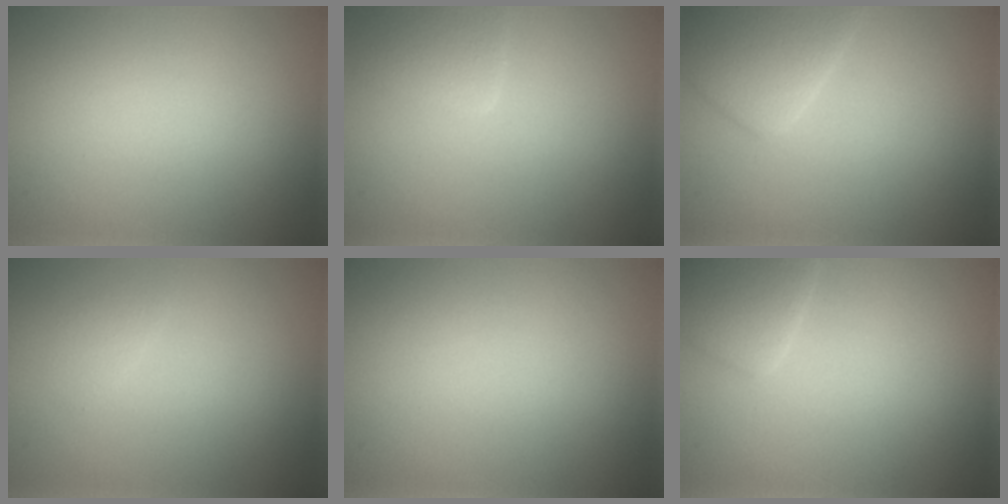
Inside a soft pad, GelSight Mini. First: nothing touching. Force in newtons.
{"total": 2.1, "press": 2.1, "slide": 0.1}
{"total": 3.3, "press": 3.3, "slide": 0.1}
{"total": 0.7, "press": 0.7, "slide": 0.0}
{"total": 0.0}
{"total": 2.2, "press": 2.2, "slide": 0.1}